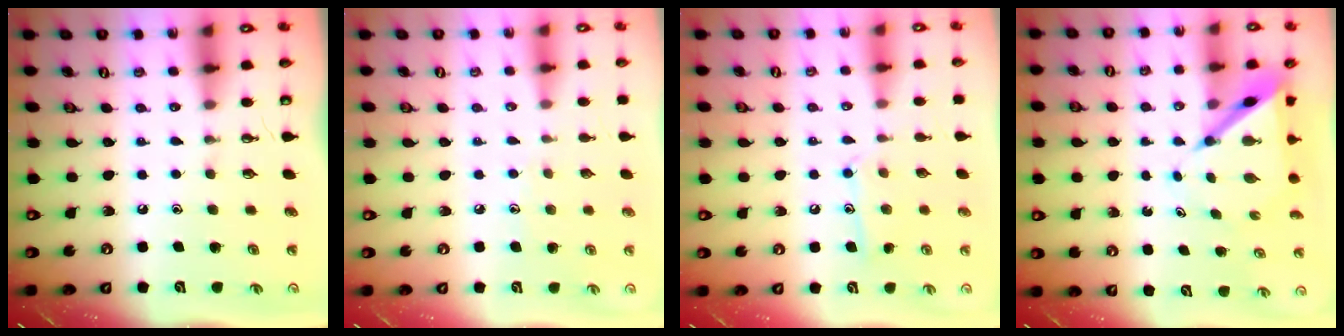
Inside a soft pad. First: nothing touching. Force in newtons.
{"total": 3.9, "press": 3.8, "slide": 0.4}
{"total": 9.5, "press": 9.5, "slide": 0.7}
{"total": 6.5, "press": 6.5, "slide": 0.7}